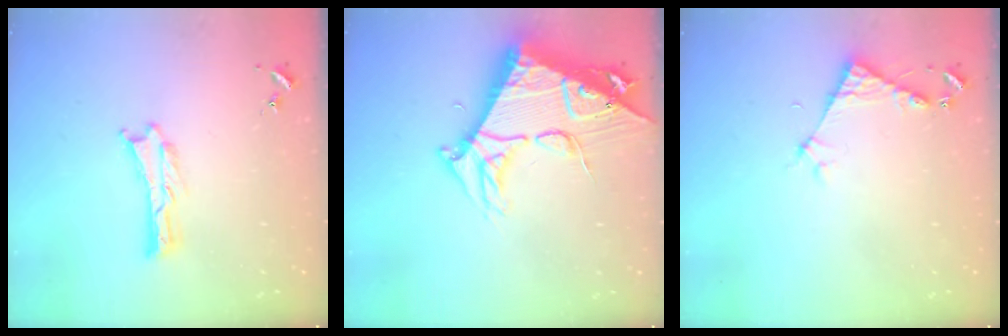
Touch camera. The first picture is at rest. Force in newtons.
{"total": 11.1, "press": 11.1, "slide": 1.3}
{"total": 4.3, "press": 4.3, "slide": 0.4}